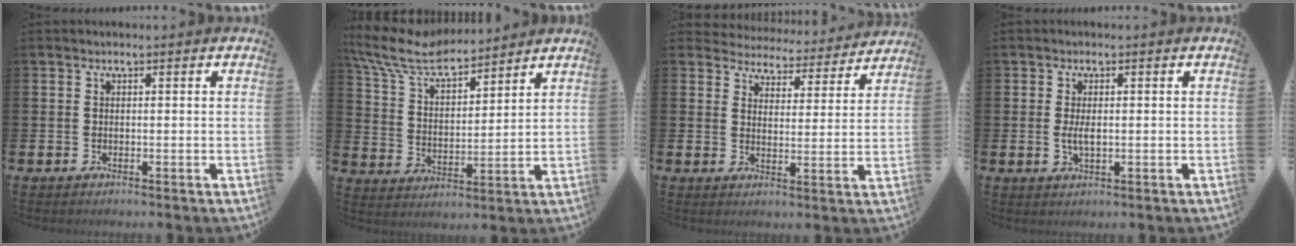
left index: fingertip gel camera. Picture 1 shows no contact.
{"total": 8.8, "force": [7.8, 2.4, 3.2], "torque": [-0.100, -0.040, 0.140]}
{"total": 4.7, "force": [4.6, 1.0, -0.3], "torque": [-0.018, -0.044, 0.077]}
{"total": 2.3, "force": [0.1, 0.9, 2.1], "torque": [-0.038, 0.002, 0.000]}